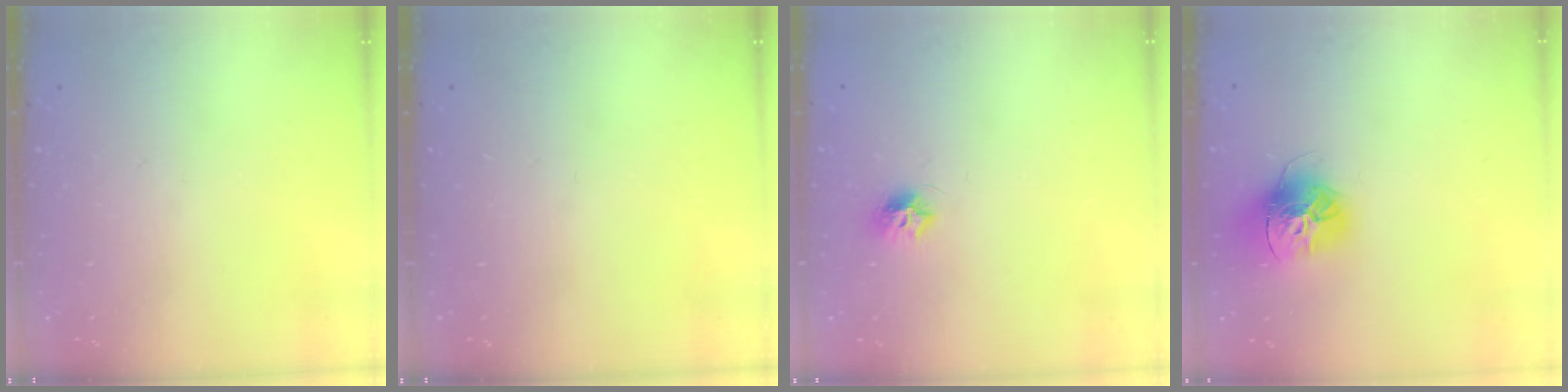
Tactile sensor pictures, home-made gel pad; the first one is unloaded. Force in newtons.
{"total": 0.0}
{"total": 7.1, "press": 7.0, "slide": 0.3}
{"total": 14.7, "press": 14.6, "slide": 1.4}